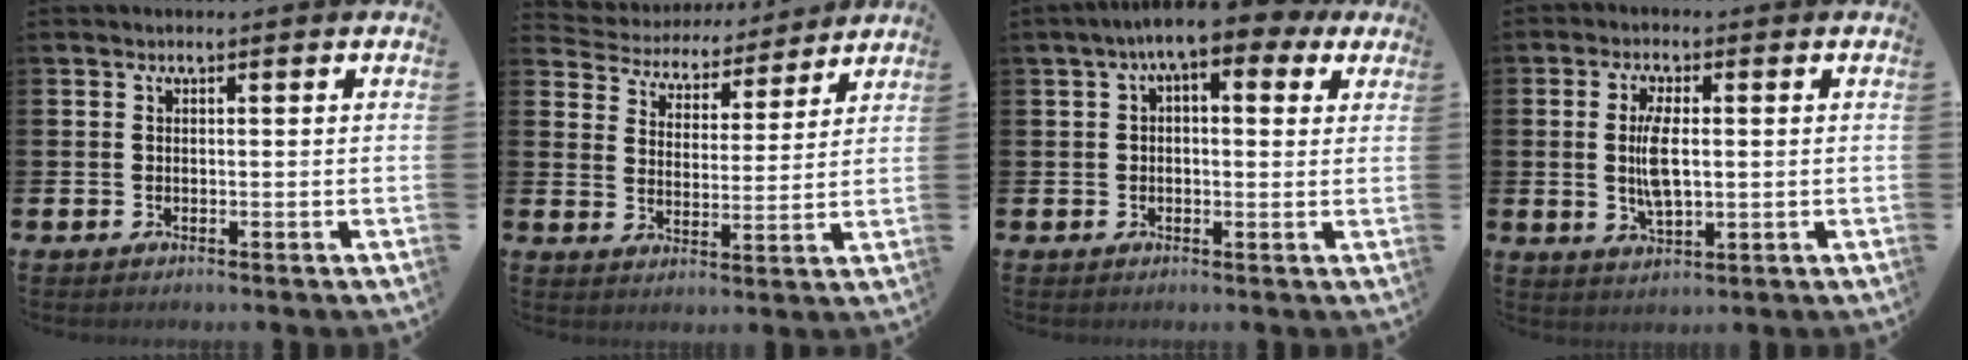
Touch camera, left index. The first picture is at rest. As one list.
[{"total": 4.8, "force": [4.5, 1.8, -0.2], "torque": [-0.027, -0.040, 0.073]}, {"total": 6.8, "force": [4.4, 2.4, 4.6], "torque": [-0.082, -0.009, 0.072]}, {"total": 5.5, "force": [0.5, 2.3, 5.0], "torque": [-0.087, 0.004, 0.004]}]